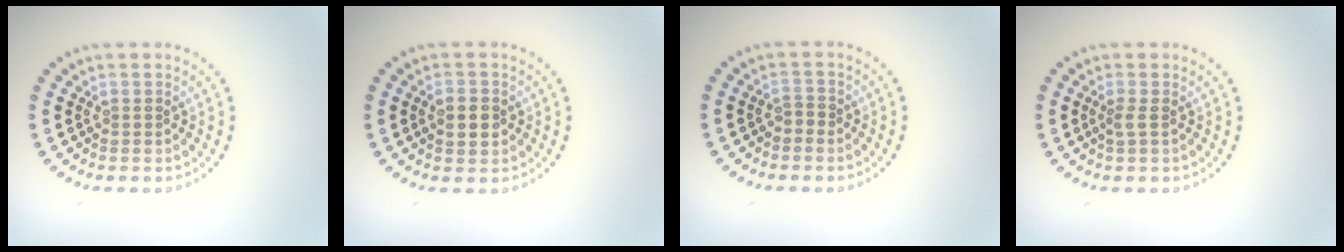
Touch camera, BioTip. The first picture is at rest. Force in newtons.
{"total": 2.6, "press": 2.6, "slide": 0.1}
{"total": 1.0, "press": 0.8, "slide": 0.5}
{"total": 1.0, "press": 0.8, "slide": 0.6}